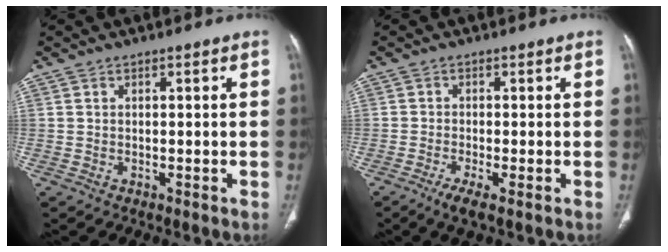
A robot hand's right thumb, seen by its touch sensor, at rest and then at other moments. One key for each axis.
{"total": 3.7, "fx": -2.0, "fy": 0.6, "fz": 3.0, "tx": -0.062, "ty": -0.006, "tz": -0.042}